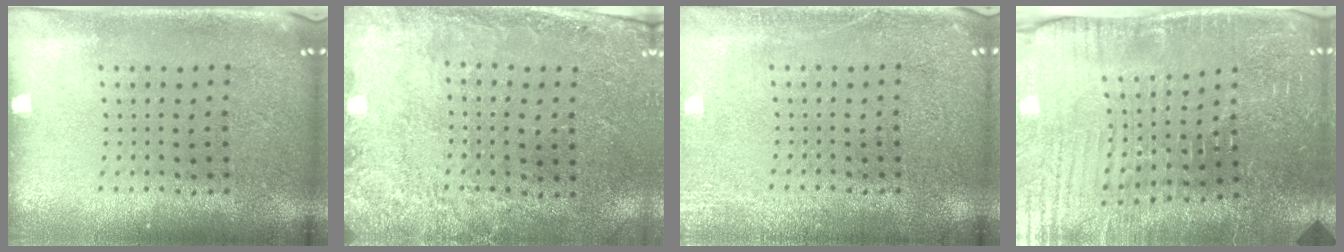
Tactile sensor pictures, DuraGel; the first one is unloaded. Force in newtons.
{"total": 2.8, "press": 1.9, "slide": 2.0}
{"total": 2.8, "press": 2.7, "slide": 0.4}
{"total": 4.3, "press": 4.3, "slide": 0.3}